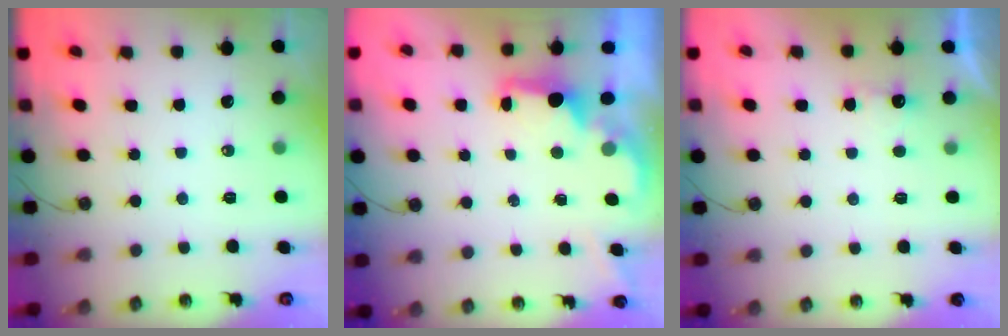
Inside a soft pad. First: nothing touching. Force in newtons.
{"total": 1.9, "press": 1.8, "slide": 0.8}
{"total": 2.1, "press": 1.9, "slide": 0.9}